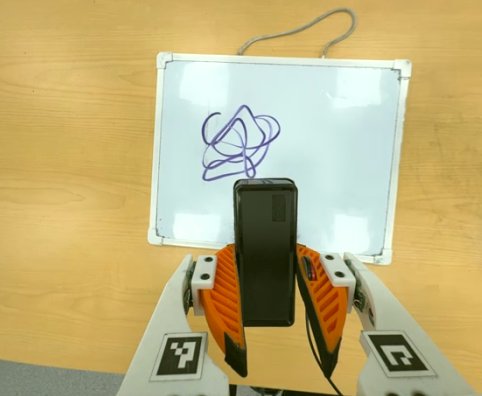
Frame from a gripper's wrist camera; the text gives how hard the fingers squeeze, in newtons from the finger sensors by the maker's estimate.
{"total": 3.8, "left": 2.5, "right": 5.0}